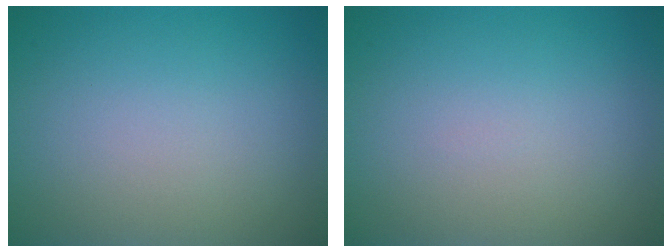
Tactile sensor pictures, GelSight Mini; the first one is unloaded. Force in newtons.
{"total": 0.0}